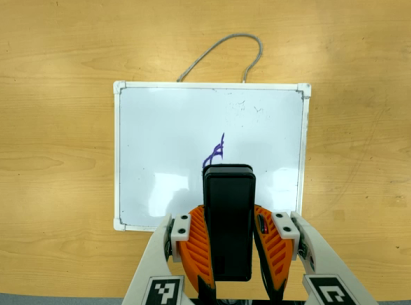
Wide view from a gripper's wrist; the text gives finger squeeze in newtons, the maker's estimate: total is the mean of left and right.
{"total": 8.5, "left": 6.4, "right": 10.6}